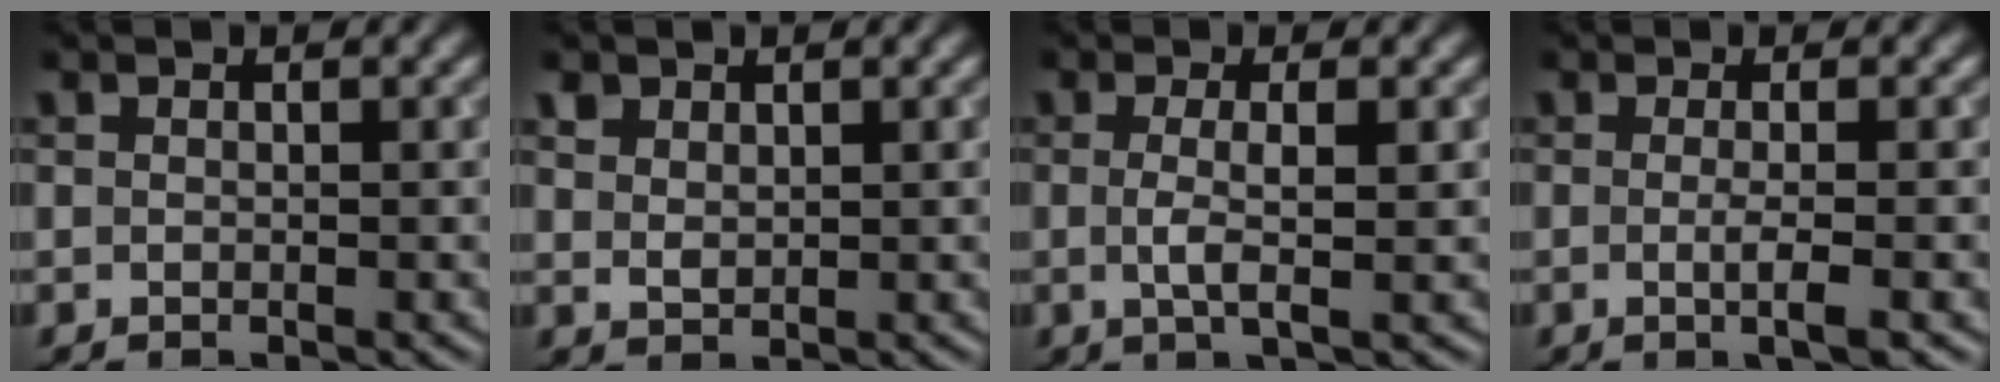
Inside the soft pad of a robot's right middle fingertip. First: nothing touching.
{"total": 1.6, "force": [1.2, 1.0, 0.5], "torque": [-0.012, -0.001, 0.026]}
{"total": 2.9, "force": [-0.1, 0.7, 2.8], "torque": [-0.052, -0.006, -0.003]}
{"total": 2.9, "force": [-0.4, 0.7, 2.8], "torque": [-0.036, -0.005, -0.010]}